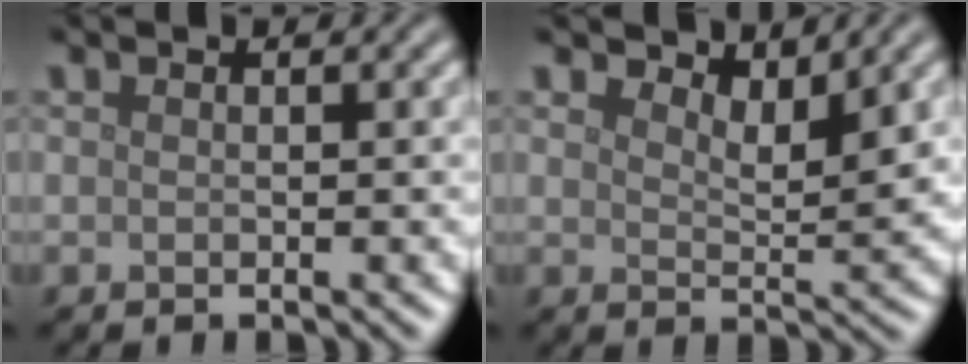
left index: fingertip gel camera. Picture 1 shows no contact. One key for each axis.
{"total": 3.1, "fx": 2.7, "fy": 0.7, "fz": 1.2, "tx": -0.020, "ty": -0.005, "tz": 0.041}